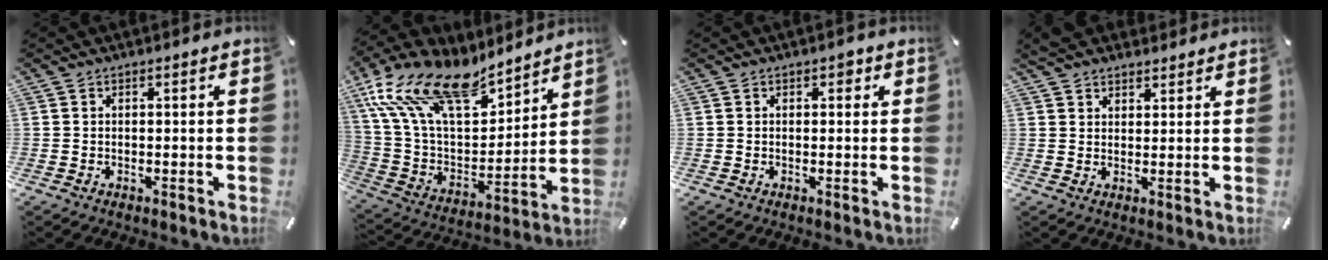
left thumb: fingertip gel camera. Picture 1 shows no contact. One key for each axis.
{"total": 21.6, "fx": 15.2, "fy": 10.4, "fz": 11.3, "tx": -0.250, "ty": -0.106, "tz": 0.273}
{"total": 1.6, "fx": 0.4, "fy": 1.1, "fz": 1.1, "tx": -0.017, "ty": 0.004, "tz": 0.004}
{"total": 4.0, "fx": 3.2, "fy": 2.3, "fz": 0.3, "tx": -0.007, "ty": -0.010, "tz": 0.060}